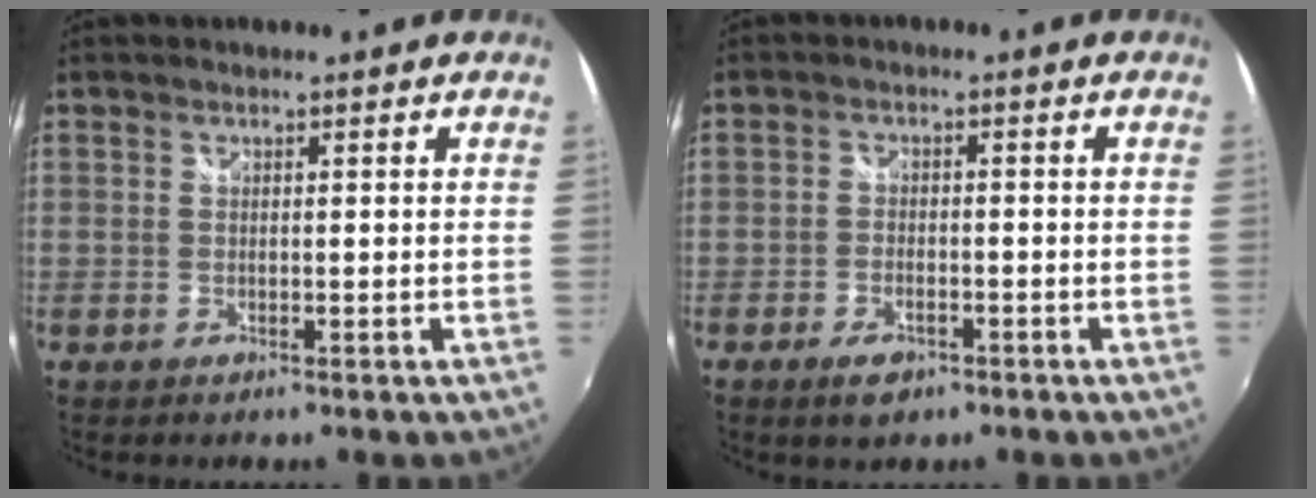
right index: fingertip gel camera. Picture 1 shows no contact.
{"total": 4.4, "force": [-2.8, 2.3, 2.5], "torque": [-0.062, -0.004, -0.048]}